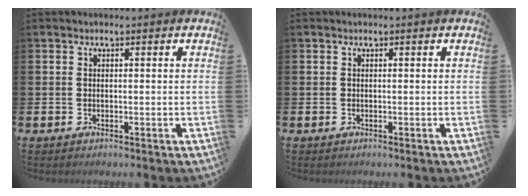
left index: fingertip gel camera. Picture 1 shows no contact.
{"total": 0.0}